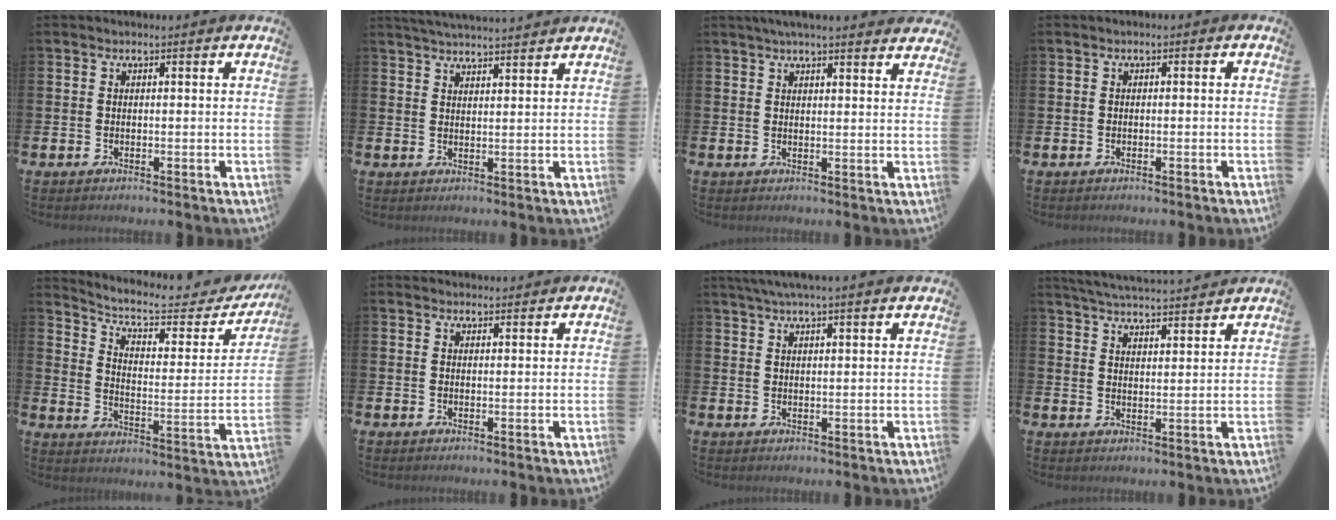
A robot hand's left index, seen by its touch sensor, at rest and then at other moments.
{"total": 3.6, "force": [3.6, -0.1, 0.3], "torque": [-0.008, -0.016, 0.065]}
{"total": 3.7, "force": [3.6, -0.1, 1.0], "torque": [-0.025, -0.011, 0.065]}
{"total": 0.6, "force": [-0.5, 0.3, 0.1], "torque": [-0.001, 0.000, -0.011]}
{"total": 7.2, "force": [6.1, 2.2, 3.1], "torque": [-0.079, -0.042, 0.098]}
{"total": 1.8, "force": [1.7, 0.5, -0.1], "torque": [0.007, -0.006, 0.030]}
{"total": 4.0, "force": [3.7, -0.4, 1.5], "torque": [-0.044, -0.003, 0.069]}
{"total": 5.0, "force": [5.0, 0.0, 0.6], "torque": [-0.027, -0.031, 0.089]}